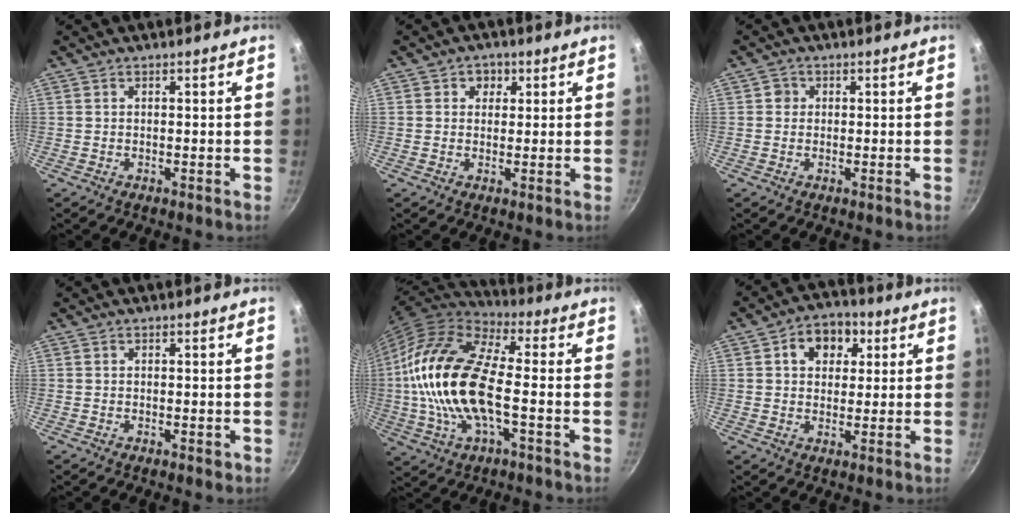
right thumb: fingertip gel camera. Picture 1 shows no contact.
{"total": 2.9, "force": [1.0, 2.6, 0.9], "torque": [0.009, -0.003, 0.011]}
{"total": 1.7, "force": [0.2, 1.7, 0.4], "torque": [0.002, 0.002, -0.002]}
{"total": 0.5, "force": [-0.1, 0.3, 0.4], "torque": [-0.004, 0.001, -0.001]}
{"total": 21.0, "force": [-1.5, 9.2, 18.8], "torque": [-0.369, 0.029, -0.040]}
{"total": 8.6, "force": [2.8, 6.6, 4.7], "torque": [-0.030, 0.002, 0.030]}